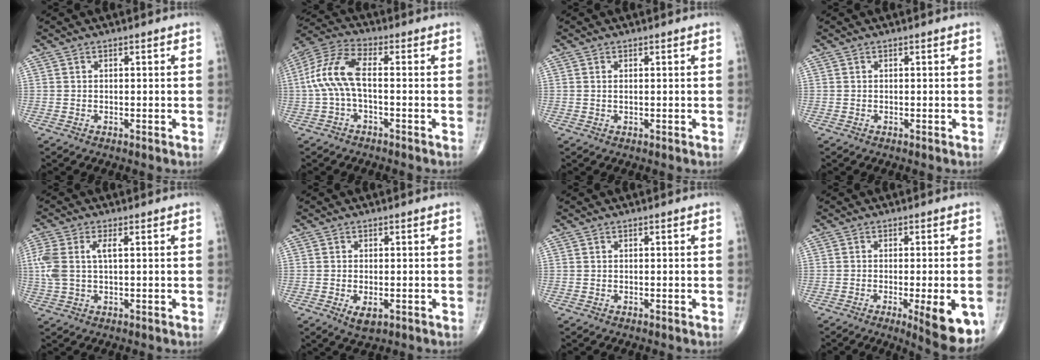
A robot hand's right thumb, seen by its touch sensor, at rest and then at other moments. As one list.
[{"total": 9.9, "force": [-0.5, 4.1, 9.0], "torque": [-0.208, 0.034, -0.017]}, {"total": 0.6, "force": [0.2, 0.2, 0.5], "torque": [-0.013, -0.001, 0.003]}, {"total": 0.0}, {"total": 7.4, "force": [1.2, 3.6, 6.4], "torque": [-0.176, 0.019, 0.030]}, {"total": 3.2, "force": [-1.0, 1.6, 2.6], "torque": [-0.043, -0.006, -0.012]}, {"total": 0.0}, {"total": 11.3, "force": [-4.0, 2.8, 10.2], "torque": [-0.119, -0.010, -0.047]}]